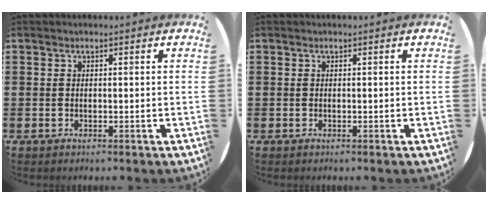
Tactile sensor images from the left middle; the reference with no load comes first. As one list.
[{"total": 0.0}]